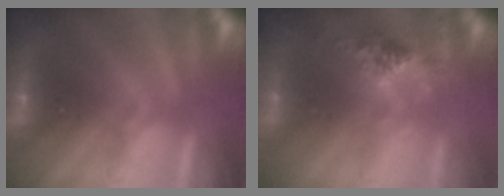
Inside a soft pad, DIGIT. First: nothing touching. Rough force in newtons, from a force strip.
{"total": 2.4}